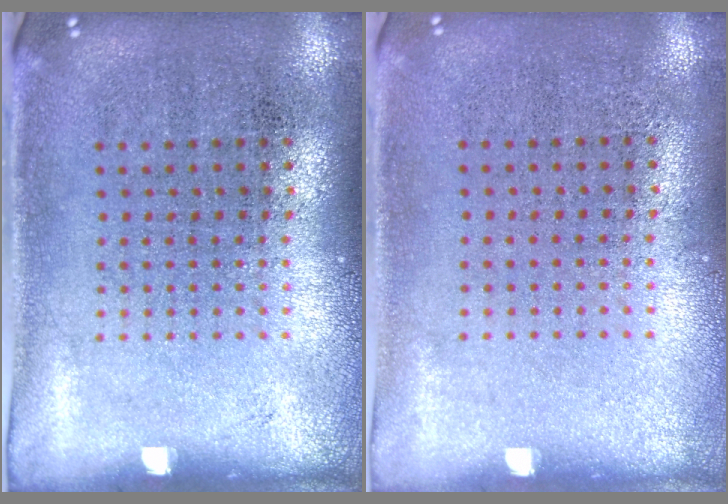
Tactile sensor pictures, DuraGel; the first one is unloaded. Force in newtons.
{"total": 0.0}